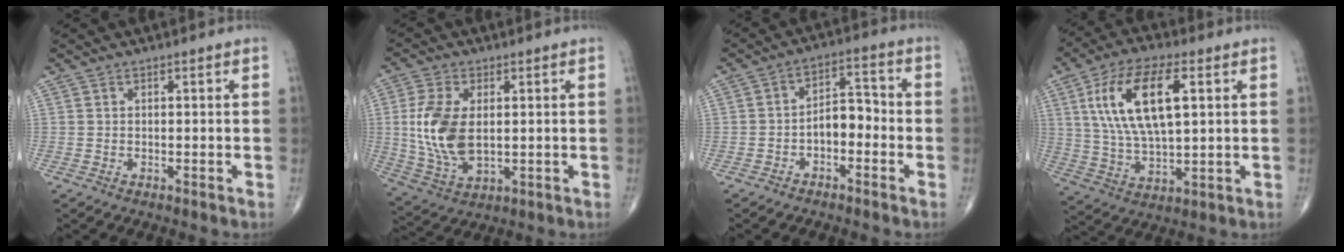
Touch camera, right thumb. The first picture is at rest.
{"total": 13.3, "force": [1.2, 7.4, 10.9], "torque": [-0.227, -0.012, 0.033]}
{"total": 6.2, "force": [-2.1, 3.7, 4.6], "torque": [-0.055, 0.037, -0.043]}
{"total": 16.7, "force": [4.7, 7.0, 14.4], "torque": [-0.267, -0.001, 0.087]}